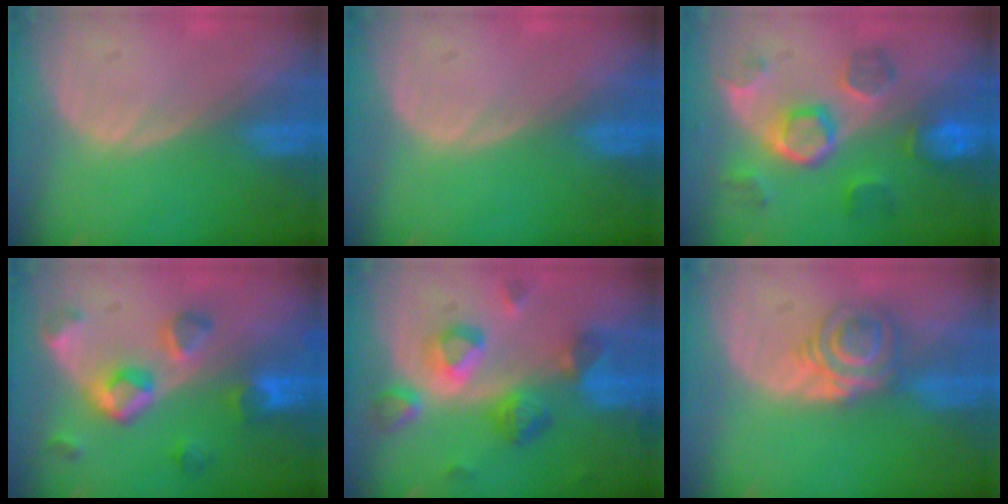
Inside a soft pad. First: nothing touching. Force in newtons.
{"total": 0.0}
{"total": 8.3, "press": 8.2, "slide": 1.2}
{"total": 7.3, "press": 7.1, "slide": 1.7}
{"total": 8.7, "press": 8.0, "slide": 3.5}
{"total": 6.3, "press": 5.4, "slide": 3.2}